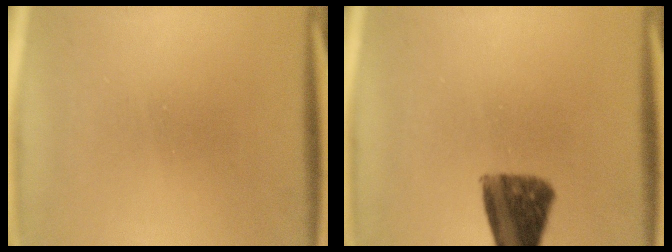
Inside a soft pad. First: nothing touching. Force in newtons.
{"total": 10.4}